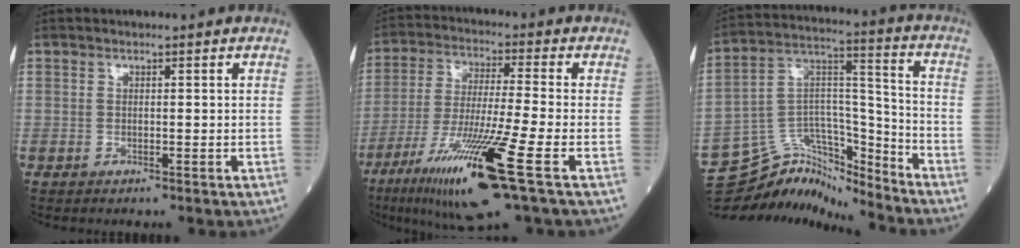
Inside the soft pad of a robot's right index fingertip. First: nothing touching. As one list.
[{"total": 16.3, "force": [-7.8, -0.3, 14.3], "torque": [-0.274, -0.043, -0.142]}, {"total": 14.1, "force": [-13.7, 3.1, 1.8], "torque": [-0.031, 0.068, -0.238]}]